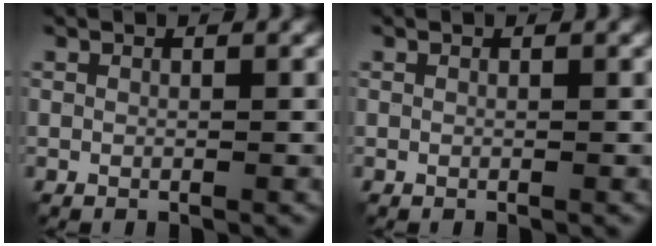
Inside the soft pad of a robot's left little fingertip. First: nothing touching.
{"total": 0.0}